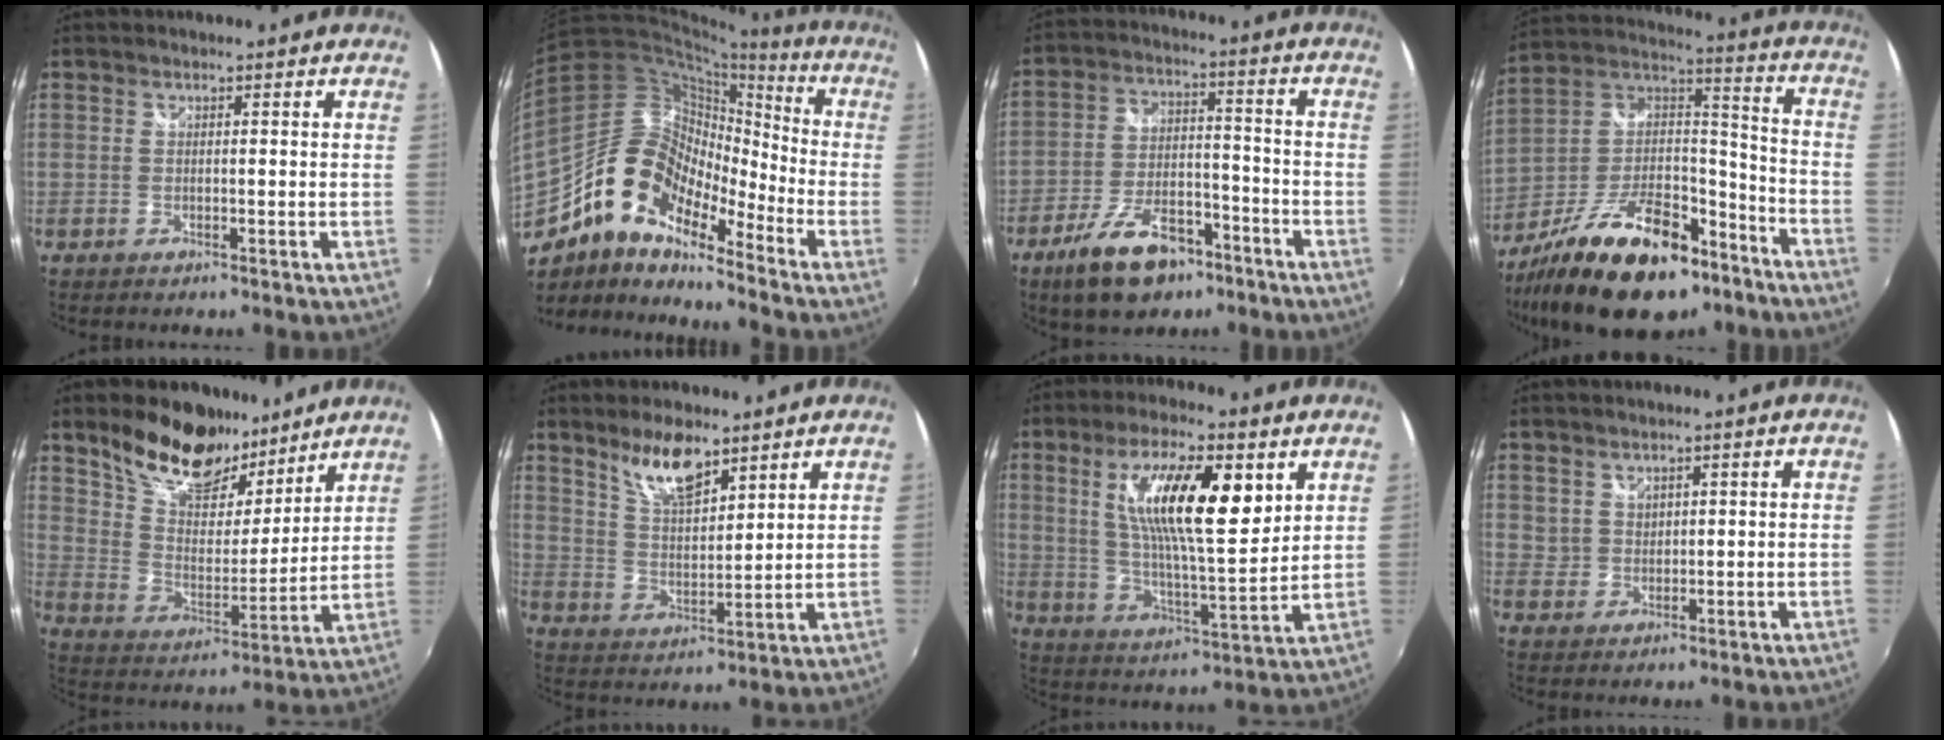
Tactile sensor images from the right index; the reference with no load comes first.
{"total": 16.5, "force": [-10.3, 8.0, 10.1], "torque": [-0.180, 0.006, -0.213]}
{"total": 14.0, "force": [-9.1, 6.9, 8.1], "torque": [-0.170, 0.003, -0.147]}
{"total": 27.1, "force": [-17.0, 12.6, 17.0], "torque": [-0.316, 0.007, -0.268]}
{"total": 17.8, "force": [12.9, 8.4, 8.8], "torque": [-0.175, 0.024, 0.234]}
{"total": 9.4, "force": [6.8, 3.0, 5.8], "torque": [-0.100, 0.002, 0.132]}
{"total": 17.5, "force": [6.5, 4.7, 15.5], "torque": [-0.271, 0.002, 0.115]}
{"total": 2.8, "force": [2.0, 2.0, 0.3], "torque": [0.004, 0.005, 0.040]}